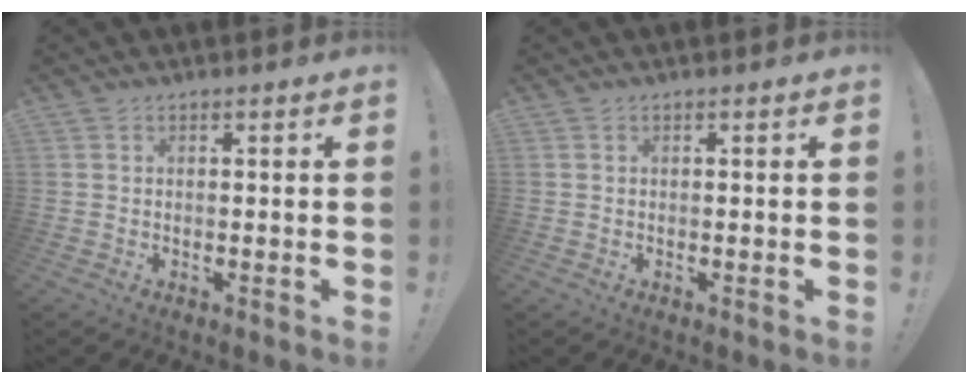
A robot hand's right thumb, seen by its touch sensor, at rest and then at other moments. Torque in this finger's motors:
{"motor_torque": [0.00, 0.00, 0.00, 0.00, 0.00]}